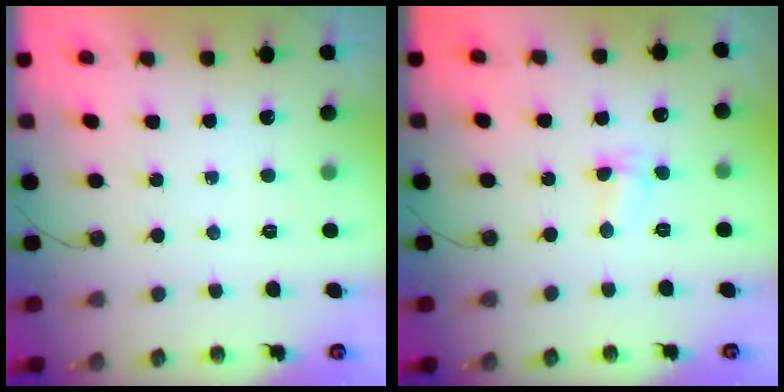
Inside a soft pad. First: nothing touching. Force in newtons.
{"total": 3.6, "press": 3.5, "slide": 0.7}